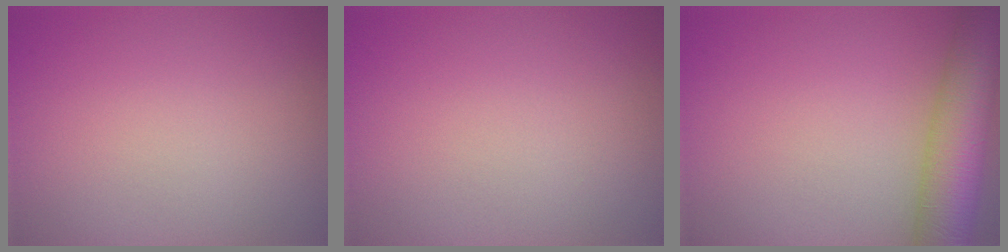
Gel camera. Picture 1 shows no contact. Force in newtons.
{"total": 0.0}
{"total": 8.5, "press": 8.5, "slide": 0.4}